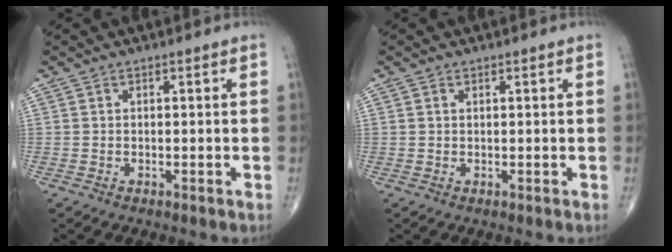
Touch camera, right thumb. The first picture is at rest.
{"total": 0.5, "force": [0.2, 0.3, 0.3], "torque": [-0.005, 0.000, 0.004]}